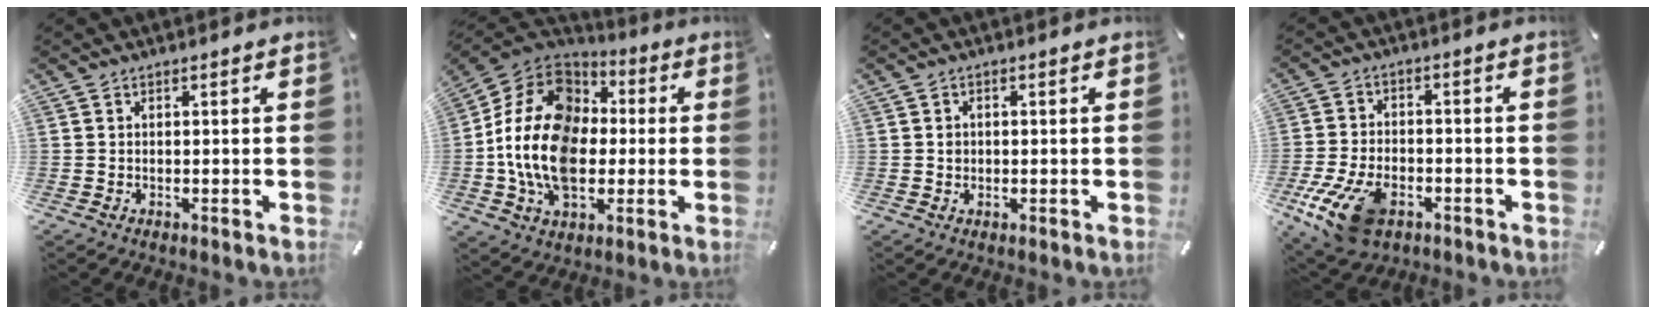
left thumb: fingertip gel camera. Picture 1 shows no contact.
{"total": 19.5, "force": [-2.2, 14.6, 12.8], "torque": [-0.280, 0.015, -0.040]}
{"total": 1.3, "force": [-0.1, 1.1, 0.6], "torque": [-0.011, 0.005, -0.004]}
{"total": 13.4, "force": [-6.5, 8.0, 8.6], "torque": [-0.174, 0.023, -0.116]}